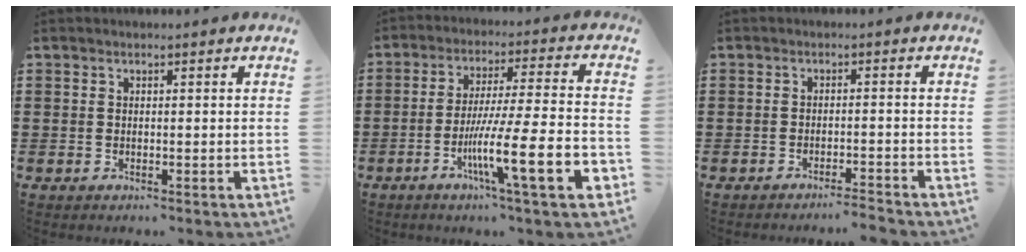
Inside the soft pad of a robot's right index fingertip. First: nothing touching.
{"total": 15.5, "force": [-5.9, 2.1, 14.2], "torque": [-0.248, -0.005, -0.098]}
{"total": 2.3, "force": [-2.2, -0.3, 0.5], "torque": [-0.010, 0.000, -0.047]}